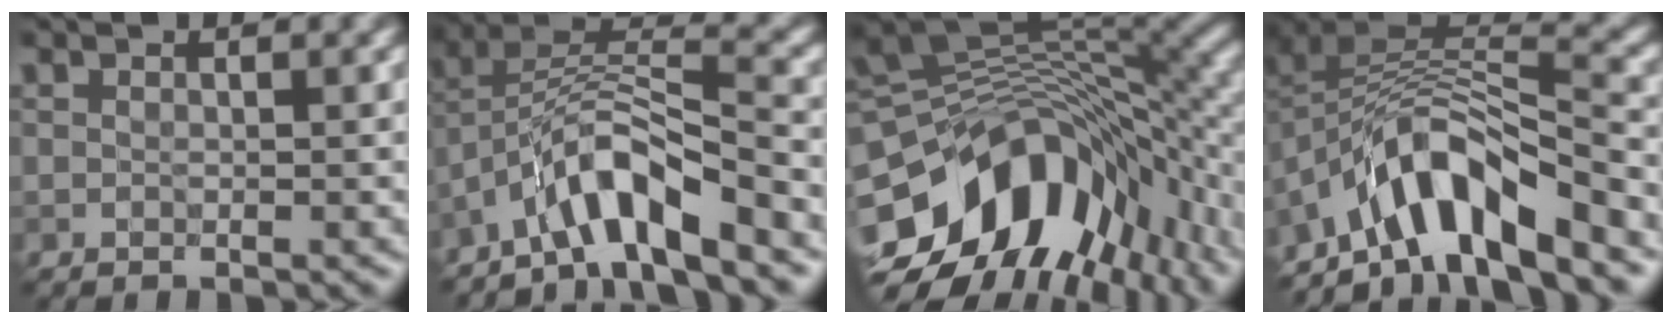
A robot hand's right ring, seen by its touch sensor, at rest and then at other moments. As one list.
[{"total": 6.7, "force": [-4.5, 1.4, 4.8], "torque": [-0.075, 0.016, -0.085]}, {"total": 15.2, "force": [-5.6, 9.6, 10.4], "torque": [-0.189, -0.011, -0.083]}, {"total": 8.8, "force": [-5.7, 3.0, 6.0], "torque": [-0.079, 0.009, -0.107]}]